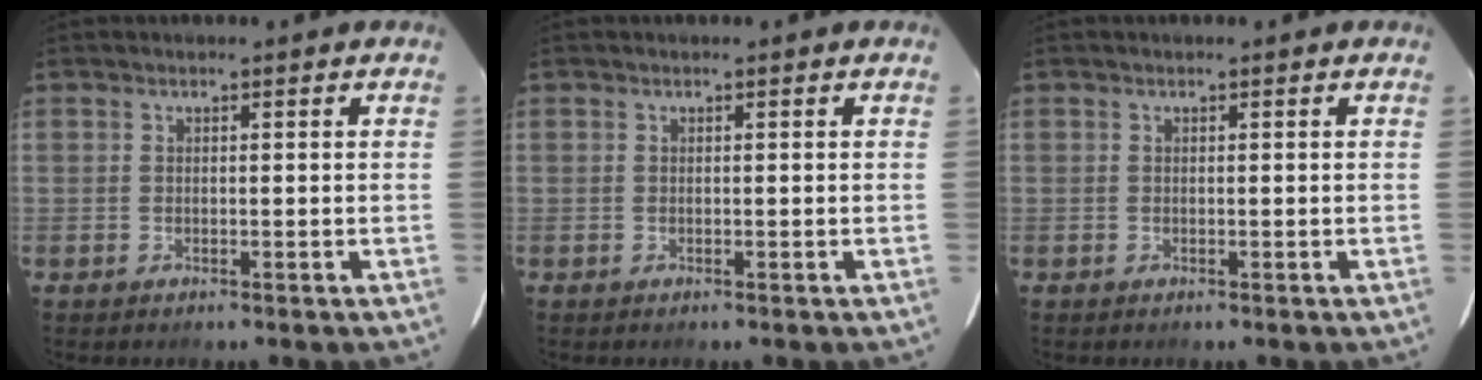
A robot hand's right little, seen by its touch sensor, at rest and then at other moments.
{"total": 0.0}
{"total": 0.0}